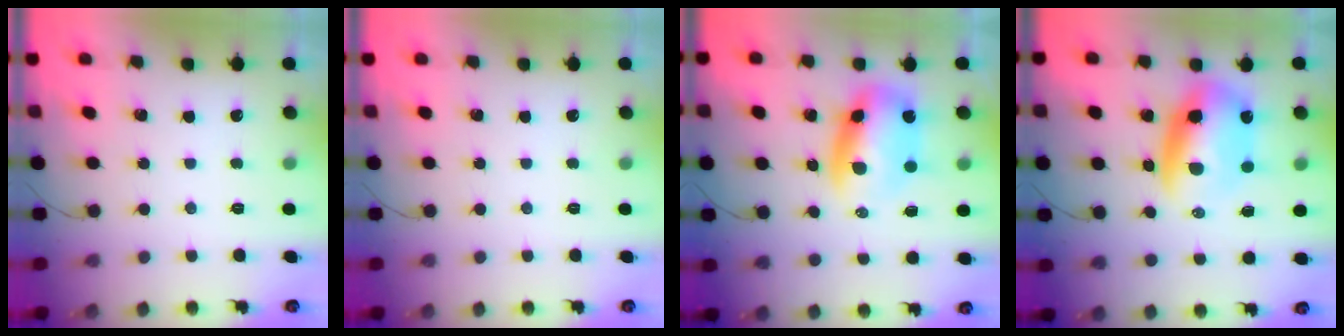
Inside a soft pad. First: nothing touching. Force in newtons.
{"total": 0.0}
{"total": 10.2, "press": 9.9, "slide": 2.4}
{"total": 11.0, "press": 10.7, "slide": 2.7}